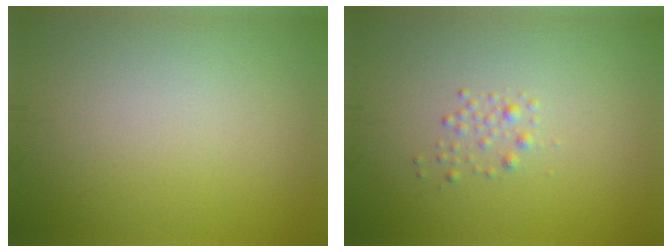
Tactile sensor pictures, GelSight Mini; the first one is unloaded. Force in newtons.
{"total": 1.1, "press": 1.1, "slide": 0.1}